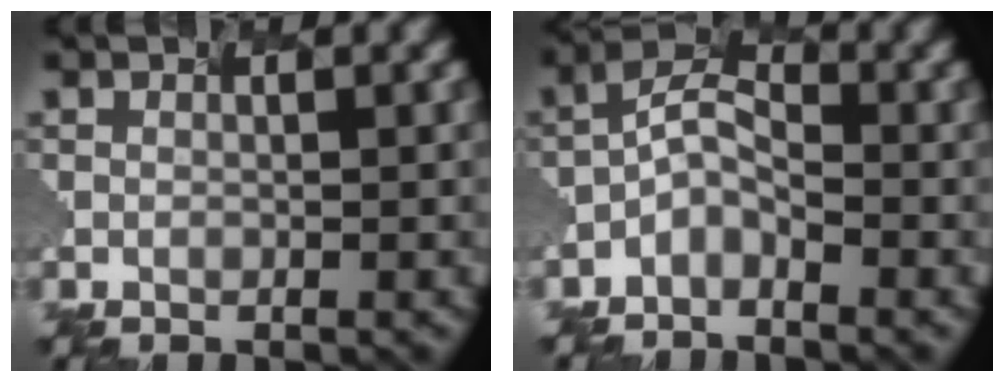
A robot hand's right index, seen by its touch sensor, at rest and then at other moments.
{"total": 2.8, "force": [-2.6, 0.7, 0.9], "torque": [-0.025, 0.012, -0.050]}